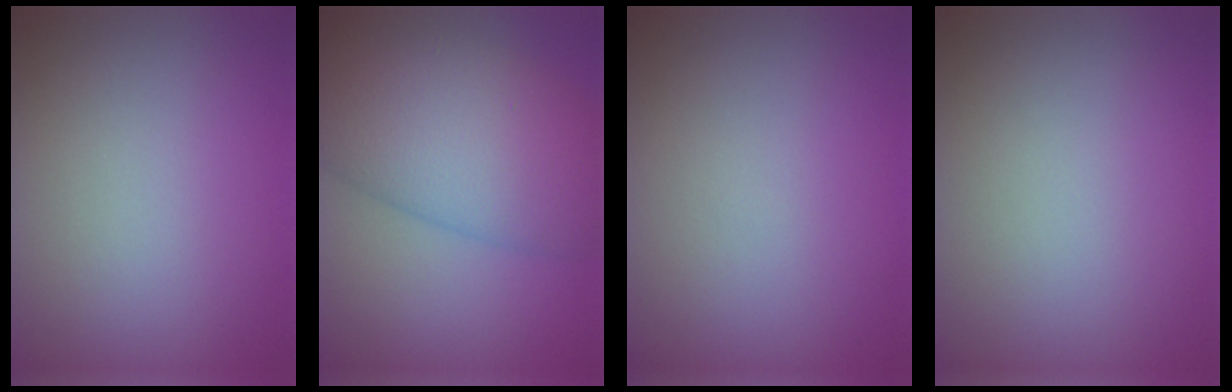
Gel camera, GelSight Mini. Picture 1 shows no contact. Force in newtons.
{"total": 11.0, "press": 11.0, "slide": 0.3}
{"total": 0.0}
{"total": 0.0}